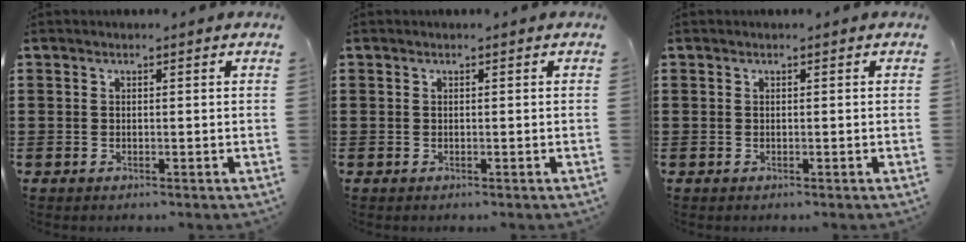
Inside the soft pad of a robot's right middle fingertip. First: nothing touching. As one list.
[{"total": 0.0}, {"total": 0.0}]